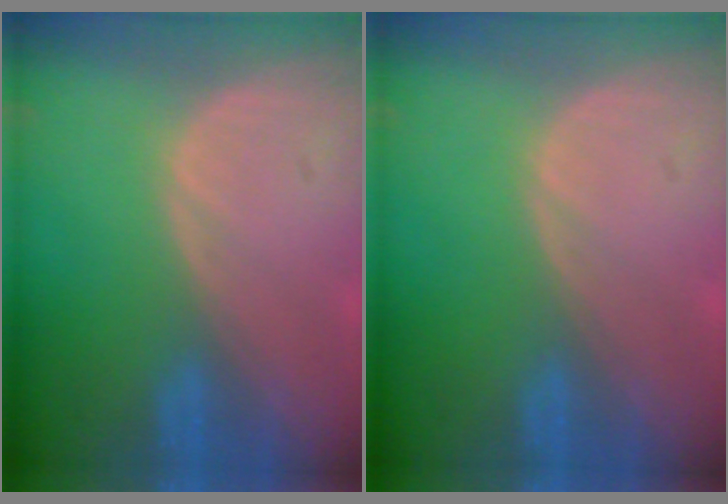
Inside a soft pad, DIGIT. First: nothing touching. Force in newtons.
{"total": 0.0}